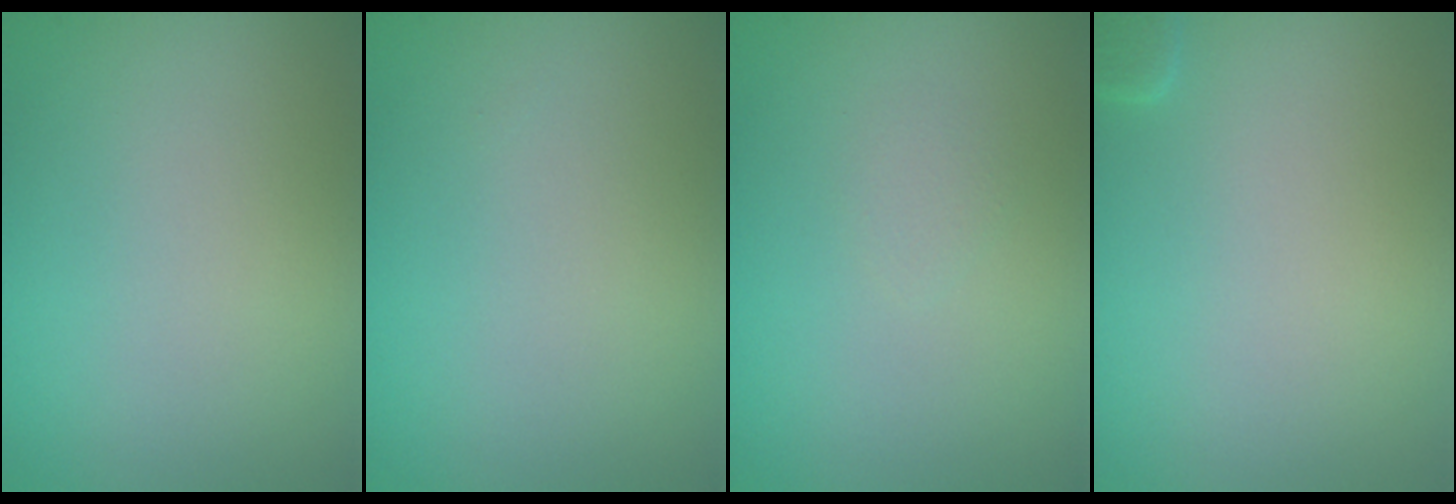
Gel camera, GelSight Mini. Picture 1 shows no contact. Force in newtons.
{"total": 0.0}
{"total": 0.7, "press": 0.7, "slide": 0.0}
{"total": 0.8, "press": 0.8, "slide": 0.1}